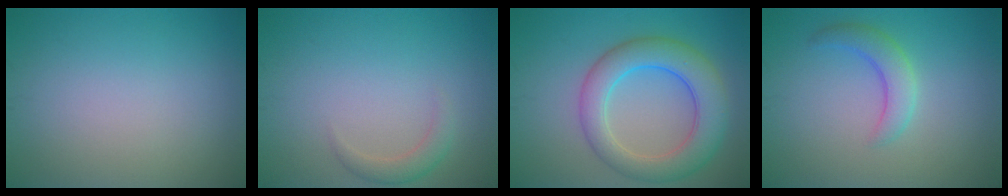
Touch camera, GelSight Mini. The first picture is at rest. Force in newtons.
{"total": 1.7, "press": 1.7, "slide": 0.1}
{"total": 6.7, "press": 6.7, "slide": 0.2}
{"total": 2.9, "press": 2.9, "slide": 0.2}